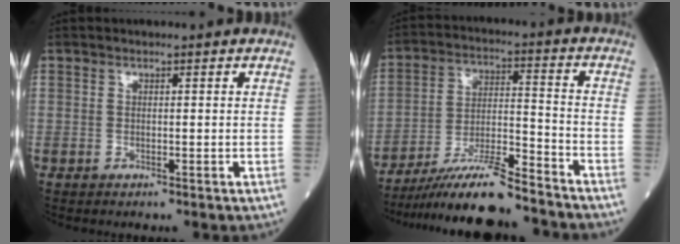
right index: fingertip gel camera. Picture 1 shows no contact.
{"total": 13.4, "force": [-11.8, 0.3, 6.4], "torque": [-0.107, -0.005, -0.209]}